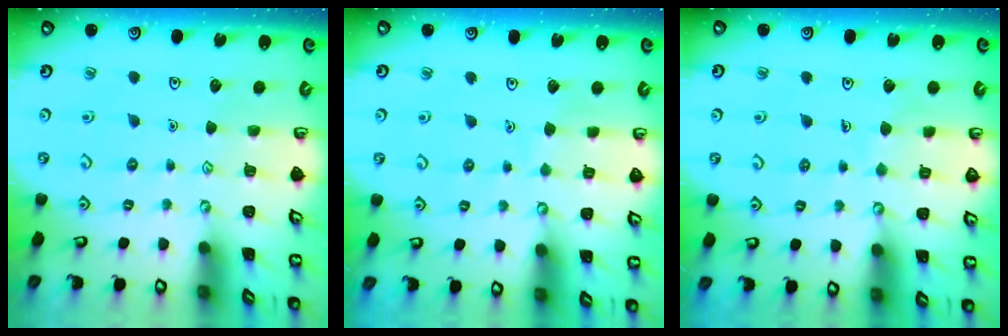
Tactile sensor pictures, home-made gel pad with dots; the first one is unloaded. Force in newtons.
{"total": 2.9, "press": 2.9, "slide": 0.2}
{"total": 4.0, "press": 4.0, "slide": 0.3}